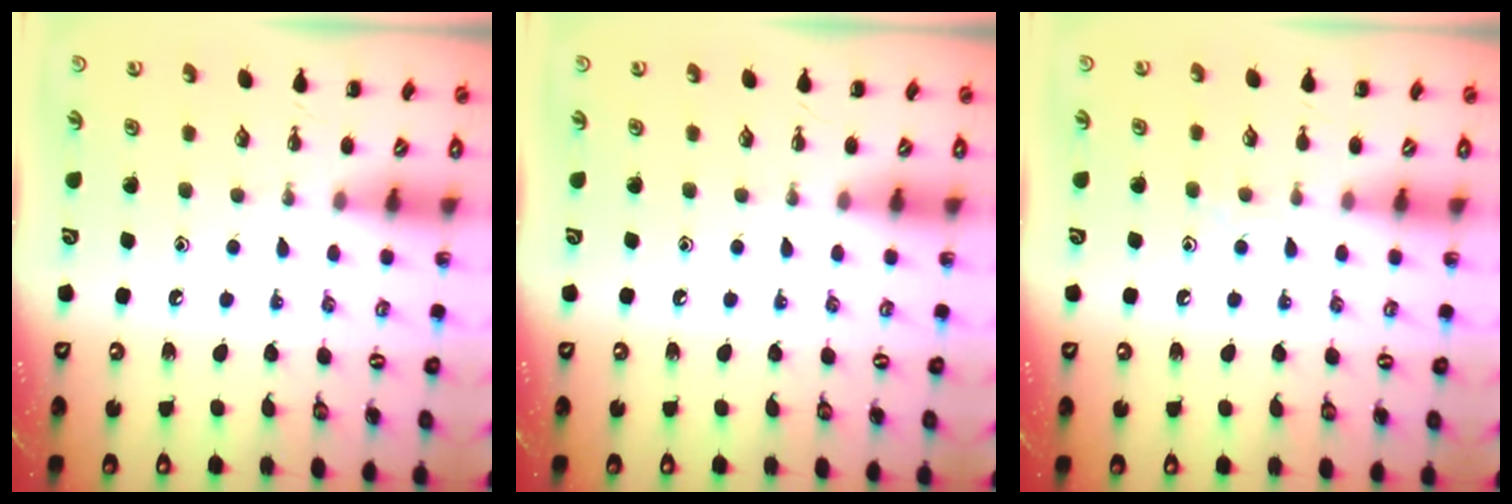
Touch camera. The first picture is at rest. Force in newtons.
{"total": 0.0}
{"total": 5.2, "press": 5.2, "slide": 0.9}